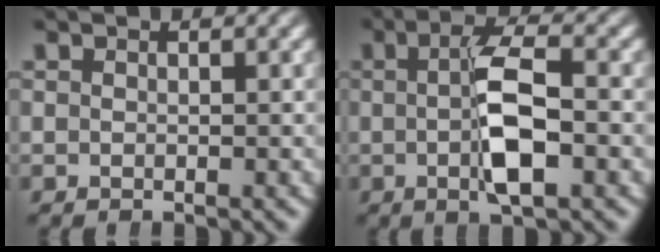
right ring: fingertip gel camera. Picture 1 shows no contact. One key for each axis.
{"total": 4.9, "fx": -0.5, "fy": 0.9, "fz": 4.8, "tx": -0.084, "ty": -0.004, "tz": -0.005}